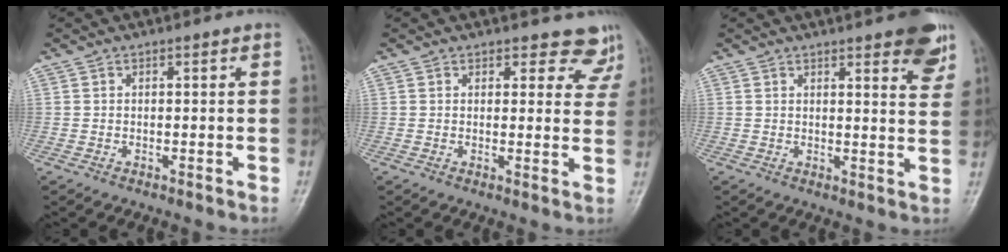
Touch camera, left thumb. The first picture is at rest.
{"total": 6.3, "force": [5.6, 3.0, 0.7], "torque": [0.039, -0.031, 0.043]}
{"total": 8.9, "force": [5.4, 2.3, 6.6], "torque": [-0.059, -0.024, 0.063]}